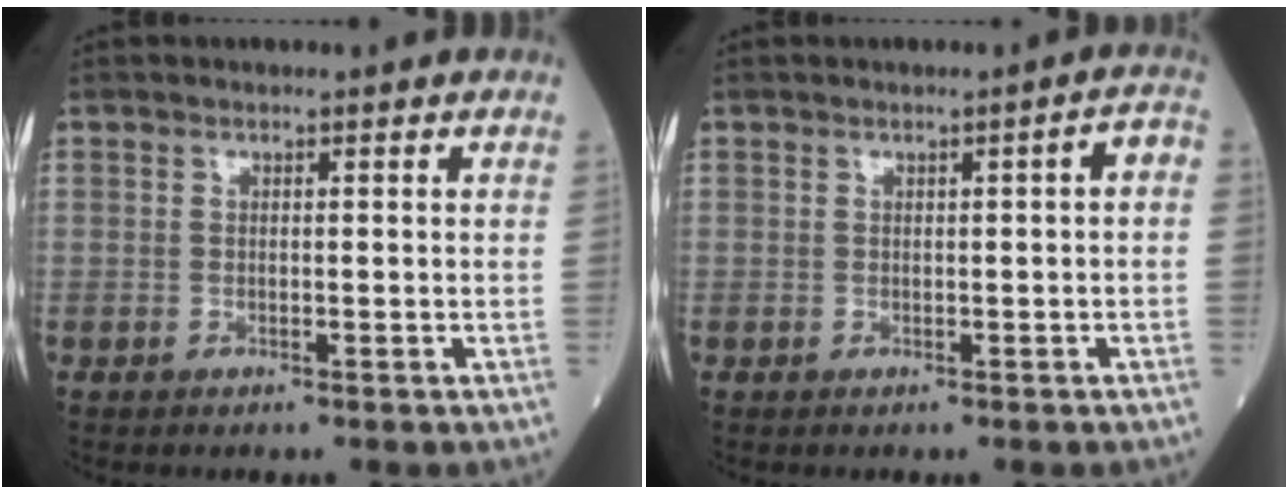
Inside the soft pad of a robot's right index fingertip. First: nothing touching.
{"total": 2.1, "force": [0.0, 0.3, 2.0], "torque": [-0.022, 0.007, -0.002]}